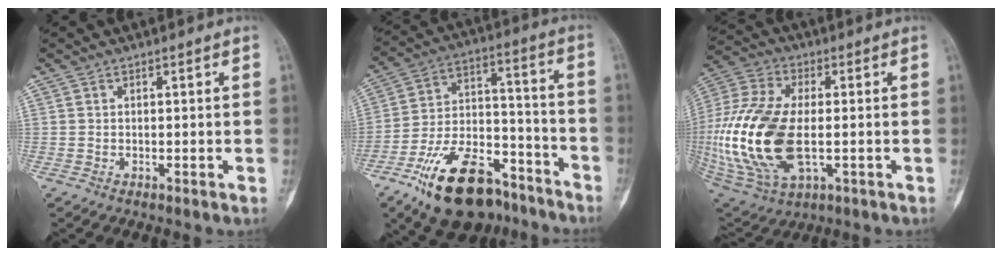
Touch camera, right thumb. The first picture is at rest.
{"total": 21.9, "force": [-14.2, 10.8, 12.7], "torque": [-0.213, 0.087, -0.238]}
{"total": 23.9, "force": [-2.4, 12.5, 20.2], "torque": [-0.453, -0.012, -0.029]}